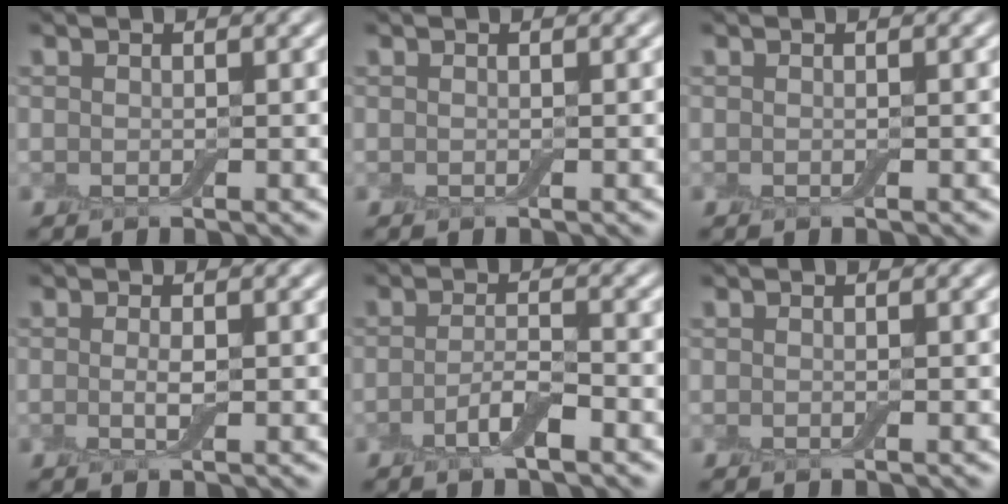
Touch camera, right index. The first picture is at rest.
{"total": 0.0}
{"total": 0.0}
{"total": 1.5, "force": [-0.1, 0.4, 1.4], "torque": [-0.030, -0.004, -0.004]}
{"total": 2.7, "force": [-1.3, 0.7, 2.2], "torque": [-0.043, 0.005, -0.031]}
{"total": 0.0}